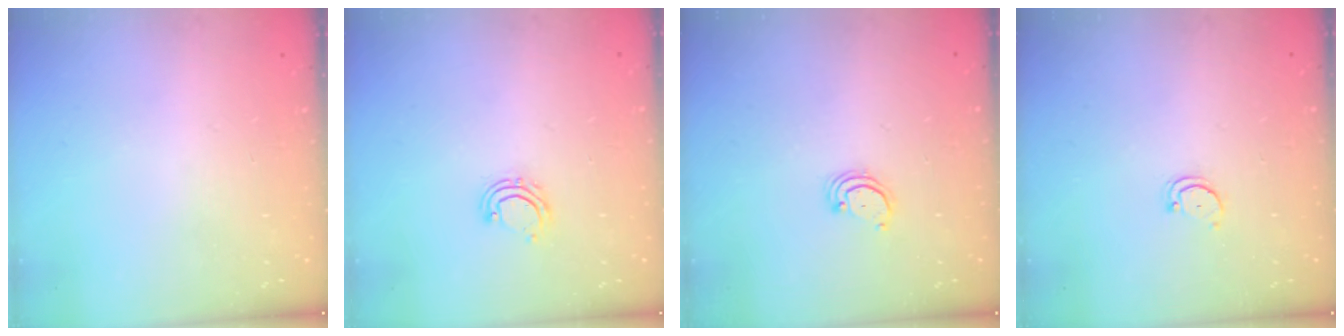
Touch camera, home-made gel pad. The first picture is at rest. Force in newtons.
{"total": 6.5, "press": 6.5, "slide": 0.4}
{"total": 2.8, "press": 2.8, "slide": 0.3}
{"total": 2.3, "press": 2.3, "slide": 0.2}